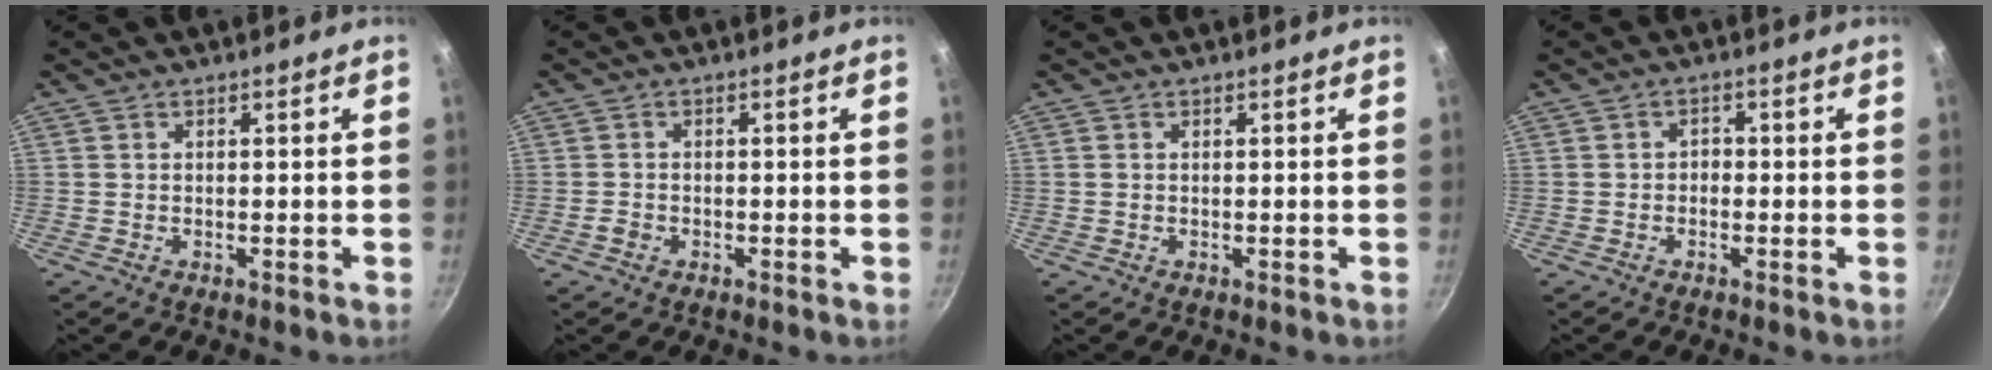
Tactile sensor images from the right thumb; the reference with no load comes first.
{"total": 1.3, "force": [-0.7, 1.0, 0.5], "torque": [-0.011, 0.007, -0.014]}
{"total": 0.0}
{"total": 1.5, "force": [-0.6, 1.2, 0.7], "torque": [-0.006, 0.008, -0.013]}